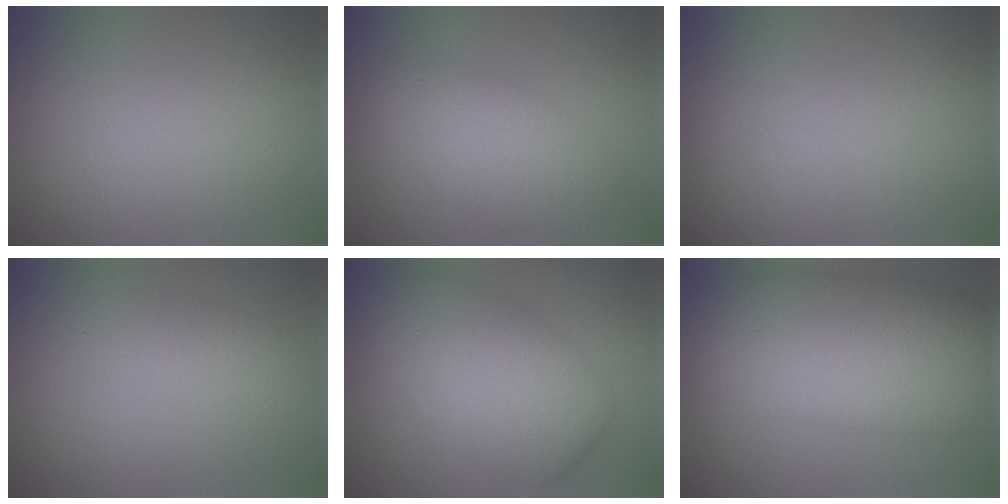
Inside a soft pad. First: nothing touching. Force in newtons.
{"total": 6.0, "press": 6.0, "slide": 0.2}
{"total": 0.0}
{"total": 2.2, "press": 2.2, "slide": 0.1}
{"total": 7.3, "press": 7.3, "slide": 0.4}
{"total": 11.4, "press": 11.4, "slide": 0.2}